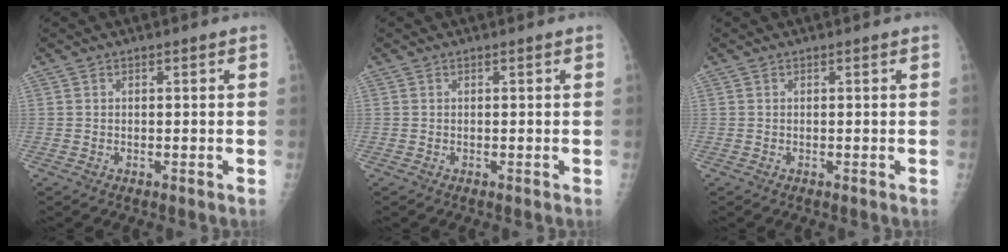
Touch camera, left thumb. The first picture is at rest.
{"total": 0.0}
{"total": 0.0}